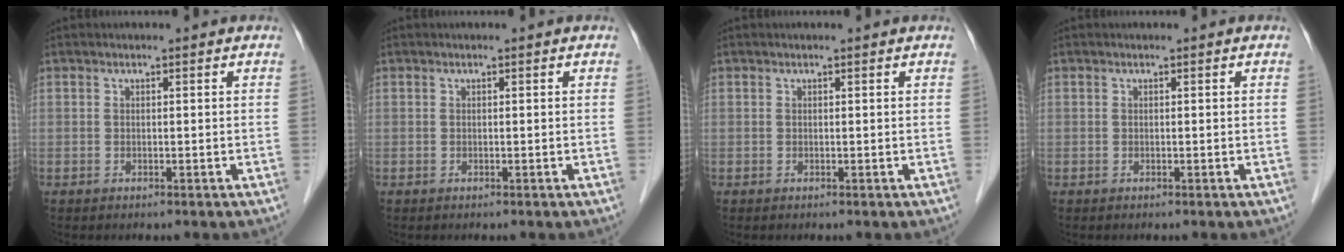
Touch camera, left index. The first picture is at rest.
{"total": 0.0}
{"total": 0.0}
{"total": 0.0}